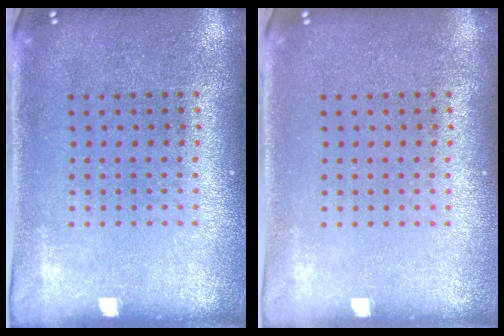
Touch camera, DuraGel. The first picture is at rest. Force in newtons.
{"total": 0.0}